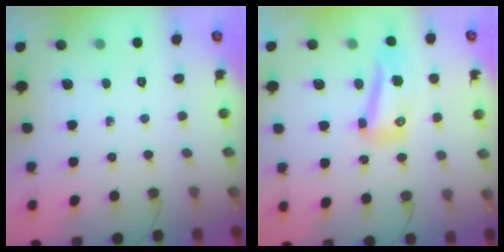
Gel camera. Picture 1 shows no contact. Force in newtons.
{"total": 11.7, "press": 11.0, "slide": 4.1}